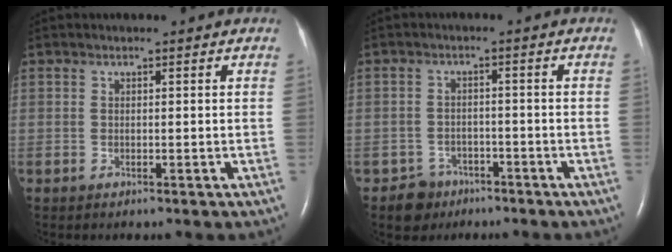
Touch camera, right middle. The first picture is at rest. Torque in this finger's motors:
{"motor_torque": [0.23, -0.43, 0.04, 0.01]}